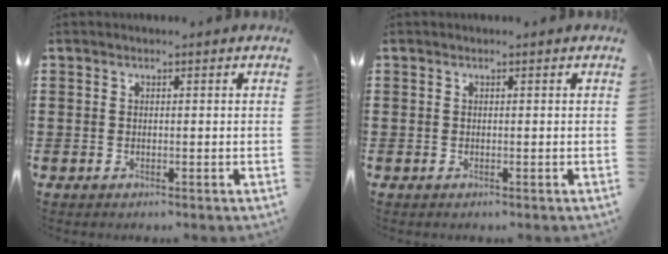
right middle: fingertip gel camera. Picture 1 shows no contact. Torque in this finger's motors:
{"motor_torque": [0.00, 0.00, 0.00, 0.00]}